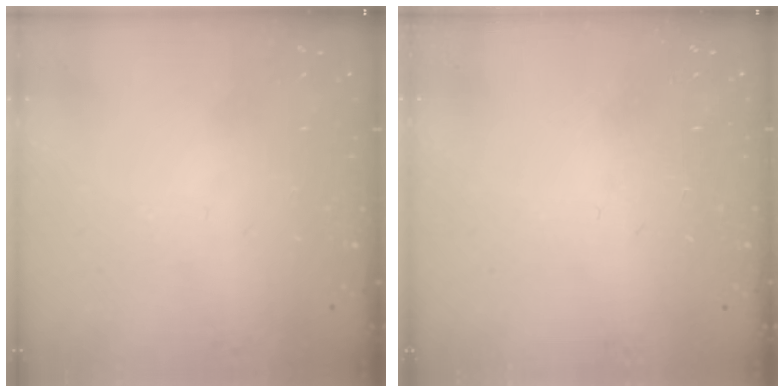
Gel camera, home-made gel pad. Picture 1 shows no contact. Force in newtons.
{"total": 0.7, "press": 0.6, "slide": 0.1}